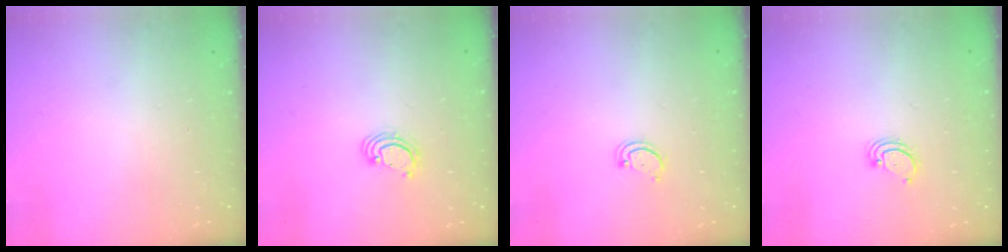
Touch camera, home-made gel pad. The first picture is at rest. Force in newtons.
{"total": 2.6, "press": 2.6, "slide": 0.1}
{"total": 2.2, "press": 2.2, "slide": 0.2}
{"total": 2.3, "press": 2.3, "slide": 0.2}